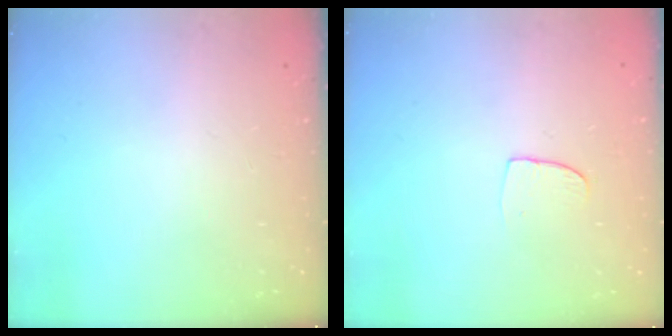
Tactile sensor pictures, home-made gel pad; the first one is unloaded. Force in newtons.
{"total": 6.0, "press": 6.0, "slide": 0.4}